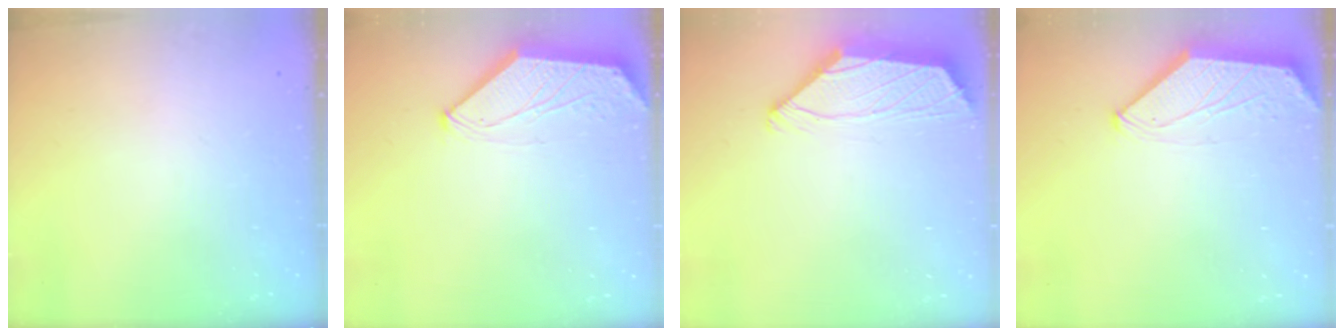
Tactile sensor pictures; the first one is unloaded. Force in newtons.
{"total": 0.5, "press": 0.5, "slide": 0.3}
{"total": 2.1, "press": 2.0, "slide": 0.8}
{"total": 0.8, "press": 0.7, "slide": 0.3}